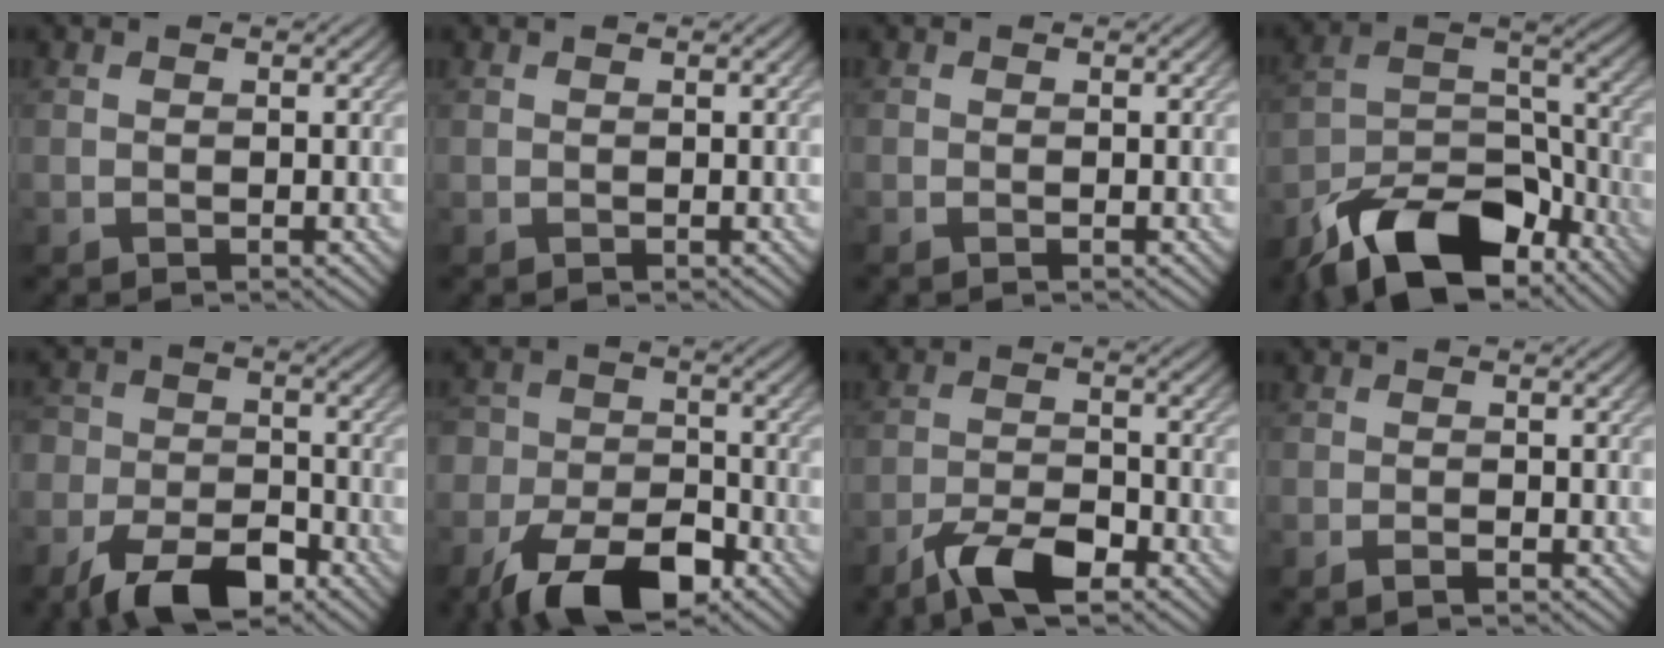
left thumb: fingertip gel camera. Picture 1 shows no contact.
{"total": 0.0}
{"total": 0.0}
{"total": 15.1, "force": [-10.9, 6.4, 8.1], "torque": [-0.155, -0.011, -0.210]}
{"total": 9.3, "force": [-6.1, 4.8, 5.1], "torque": [-0.102, -0.010, -0.119]}
{"total": 11.2, "force": [-7.1, 5.8, 6.4], "torque": [-0.126, -0.013, -0.131]}
{"total": 7.0, "force": [-5.0, 2.0, 4.4], "torque": [-0.086, 0.001, -0.096]}
{"total": 1.4, "force": [-1.0, 0.2, 0.9], "torque": [-0.016, 0.001, -0.019]}